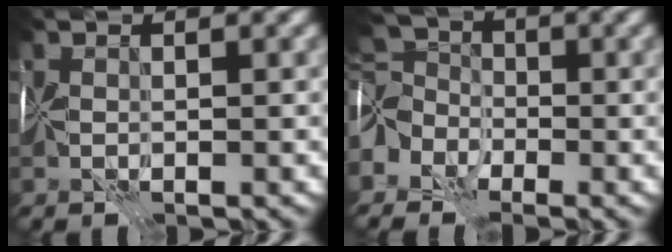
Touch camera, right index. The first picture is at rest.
{"total": 4.5, "force": [-2.3, 3.4, 1.8], "torque": [-0.029, 0.007, -0.062]}